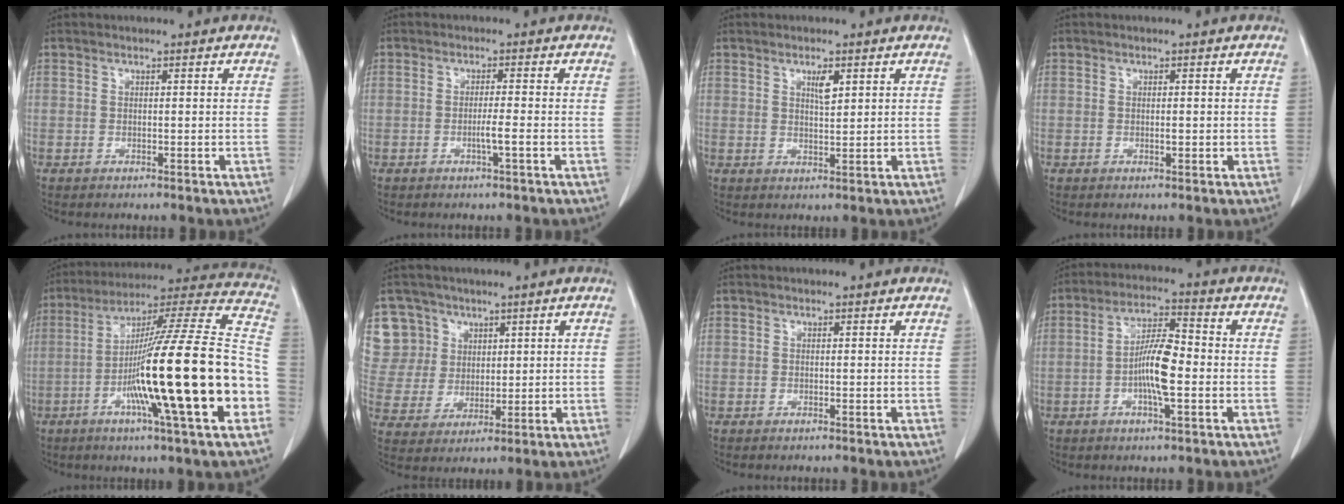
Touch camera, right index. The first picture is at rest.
{"total": 2.2, "force": [-0.8, -0.4, 2.0], "torque": [-0.037, -0.002, -0.014]}
{"total": 2.5, "force": [1.3, 0.6, 2.1], "torque": [-0.037, -0.002, 0.024]}
{"total": 0.9, "force": [0.0, 0.3, 0.8], "torque": [-0.013, -0.001, 0.001]}
{"total": 27.1, "force": [-6.8, 0.3, 26.2], "torque": [-0.369, -0.013, -0.129]}
{"total": 9.9, "force": [5.1, 8.5, 0.2], "torque": [-0.010, 0.024, 0.113]}
{"total": 0.0}
{"total": 8.1, "force": [-1.5, 1.6, 7.8], "torque": [-0.148, 0.007, -0.033]}